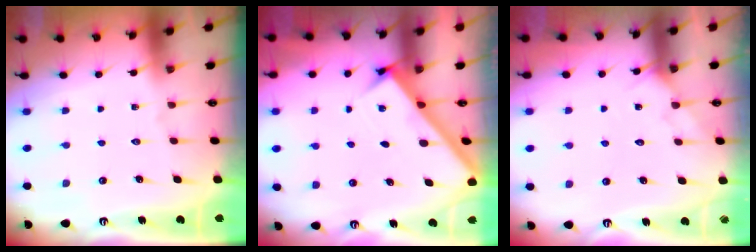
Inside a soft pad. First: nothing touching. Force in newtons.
{"total": 2.7, "press": 2.6, "slide": 0.3}
{"total": 3.8, "press": 3.8, "slide": 0.4}